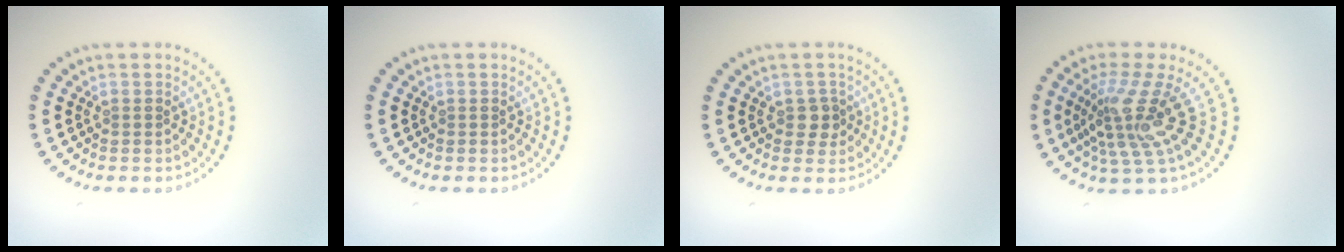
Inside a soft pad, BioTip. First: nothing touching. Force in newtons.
{"total": 0.0}
{"total": 1.6, "press": 1.5, "slide": 0.6}
{"total": 4.8, "press": 3.1, "slide": 3.7}